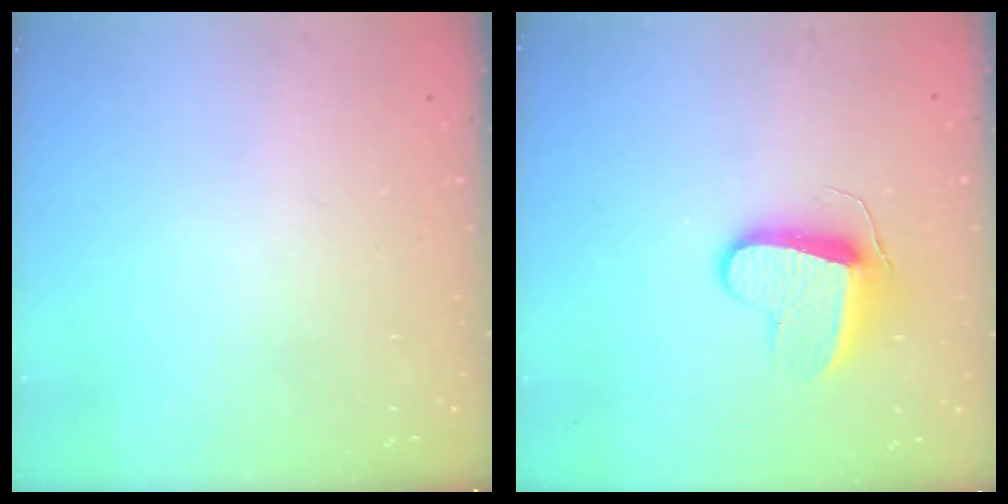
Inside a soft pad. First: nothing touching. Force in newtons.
{"total": 9.3, "press": 9.3, "slide": 0.5}